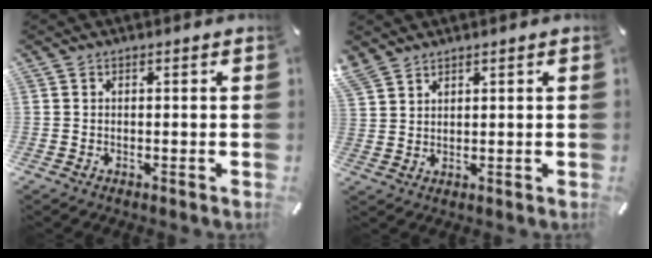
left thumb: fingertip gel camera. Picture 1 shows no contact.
{"total": 3.6, "force": [3.1, 1.7, 0.9], "torque": [-0.023, -0.007, 0.063]}